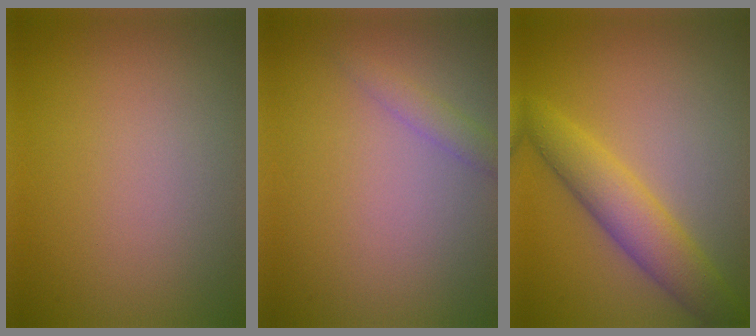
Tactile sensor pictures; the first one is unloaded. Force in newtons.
{"total": 1.3, "press": 1.3, "slide": 0.1}
{"total": 4.6, "press": 4.6, "slide": 0.1}